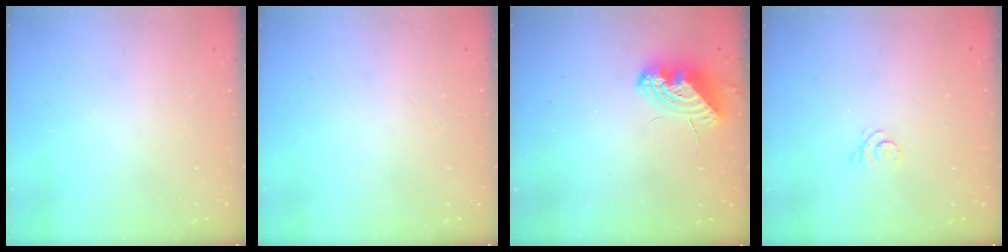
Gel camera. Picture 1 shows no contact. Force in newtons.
{"total": 0.0}
{"total": 8.8, "press": 8.7, "slide": 1.1}
{"total": 2.8, "press": 2.8, "slide": 0.4}